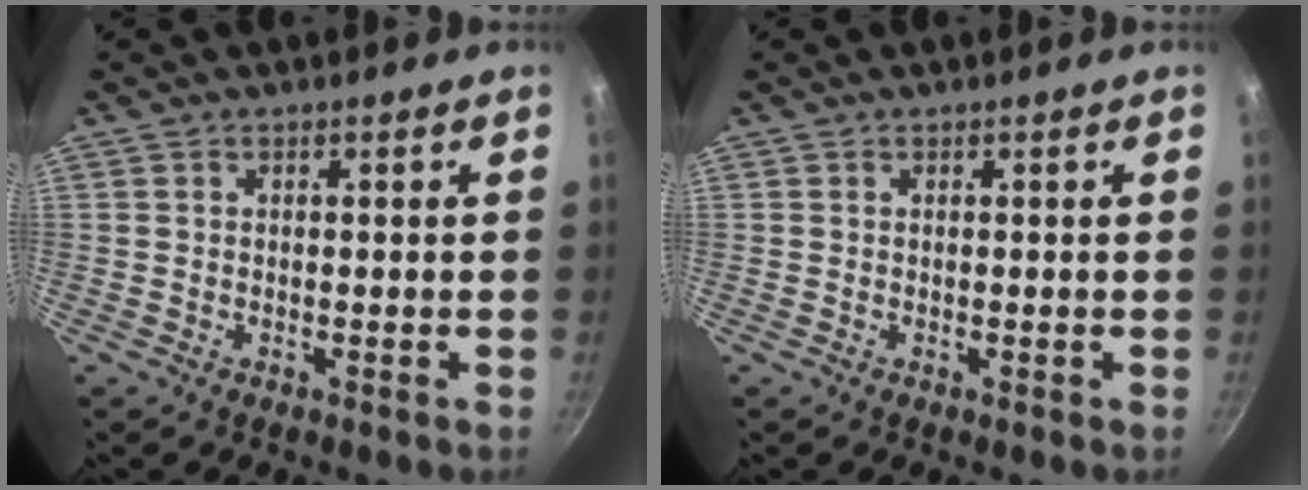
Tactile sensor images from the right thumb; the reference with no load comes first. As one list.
[{"total": 0.0}]